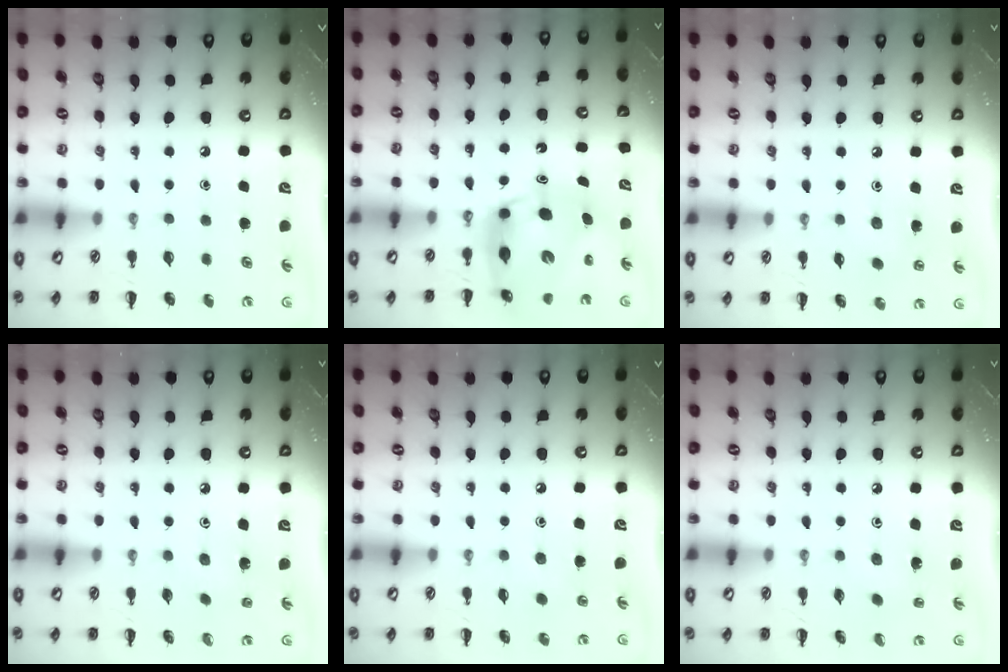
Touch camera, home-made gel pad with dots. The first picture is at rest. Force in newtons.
{"total": 11.8, "press": 11.2, "slide": 3.7}
{"total": 4.3, "press": 4.1, "slide": 1.2}
{"total": 1.8, "press": 1.7, "slide": 0.6}
{"total": 3.5, "press": 3.3, "slide": 1.1}
{"total": 1.8, "press": 1.7, "slide": 0.7}